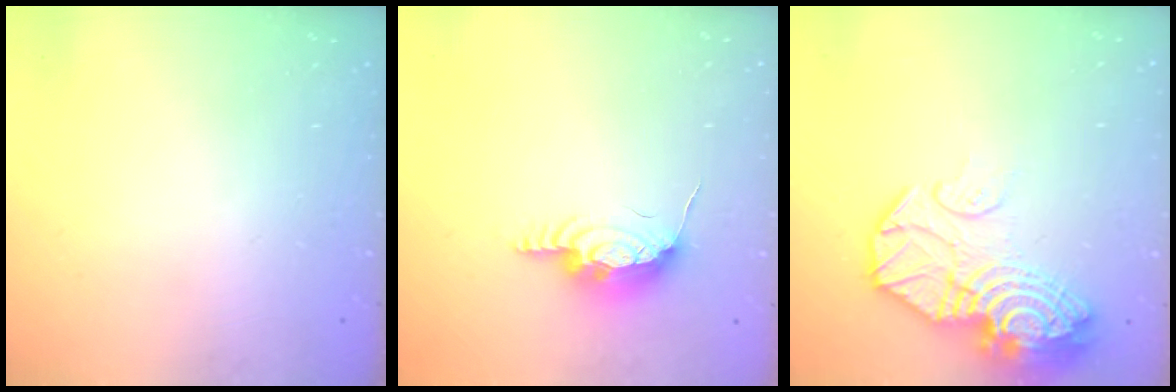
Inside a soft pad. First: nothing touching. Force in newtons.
{"total": 15.5, "press": 12.2, "slide": 9.5}
{"total": 17.8, "press": 17.8, "slide": 1.8}